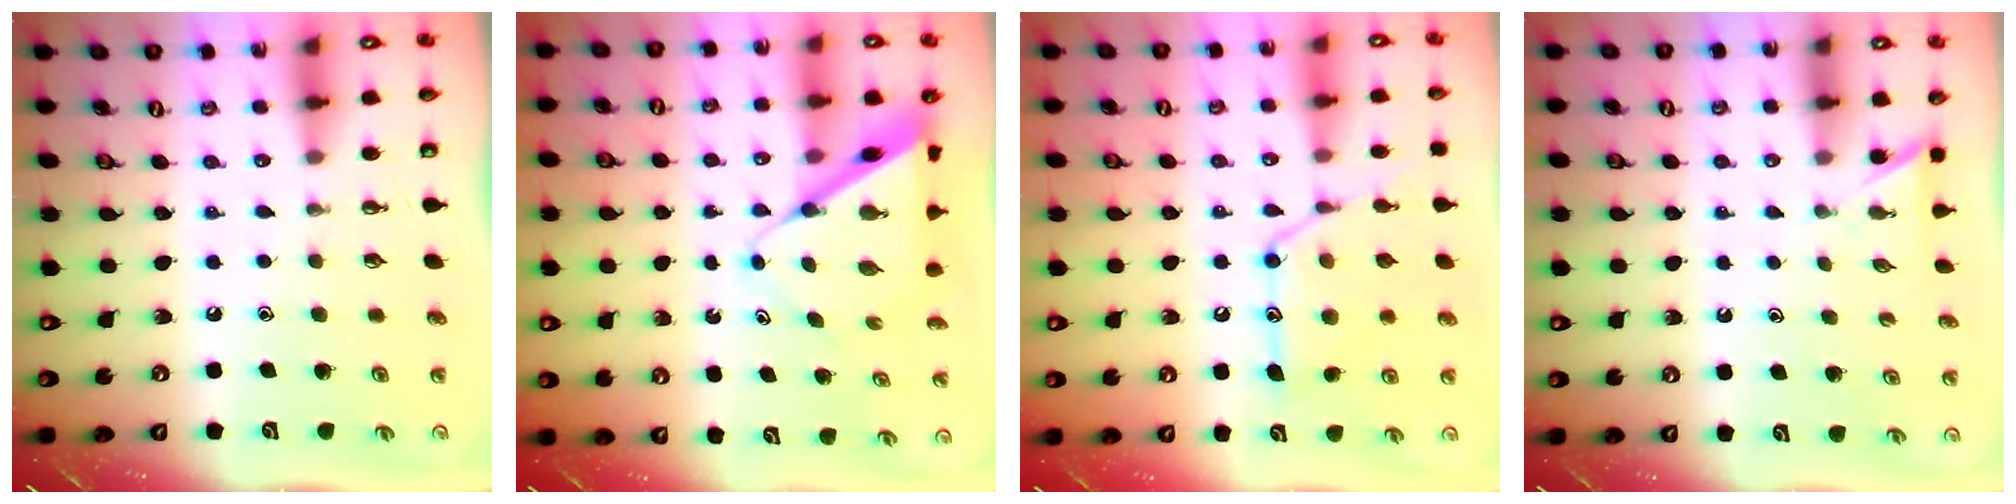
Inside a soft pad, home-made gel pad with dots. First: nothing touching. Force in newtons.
{"total": 8.9, "press": 8.9, "slide": 0.5}
{"total": 16.5, "press": 16.5, "slide": 1.3}
{"total": 2.3, "press": 2.3, "slide": 0.2}